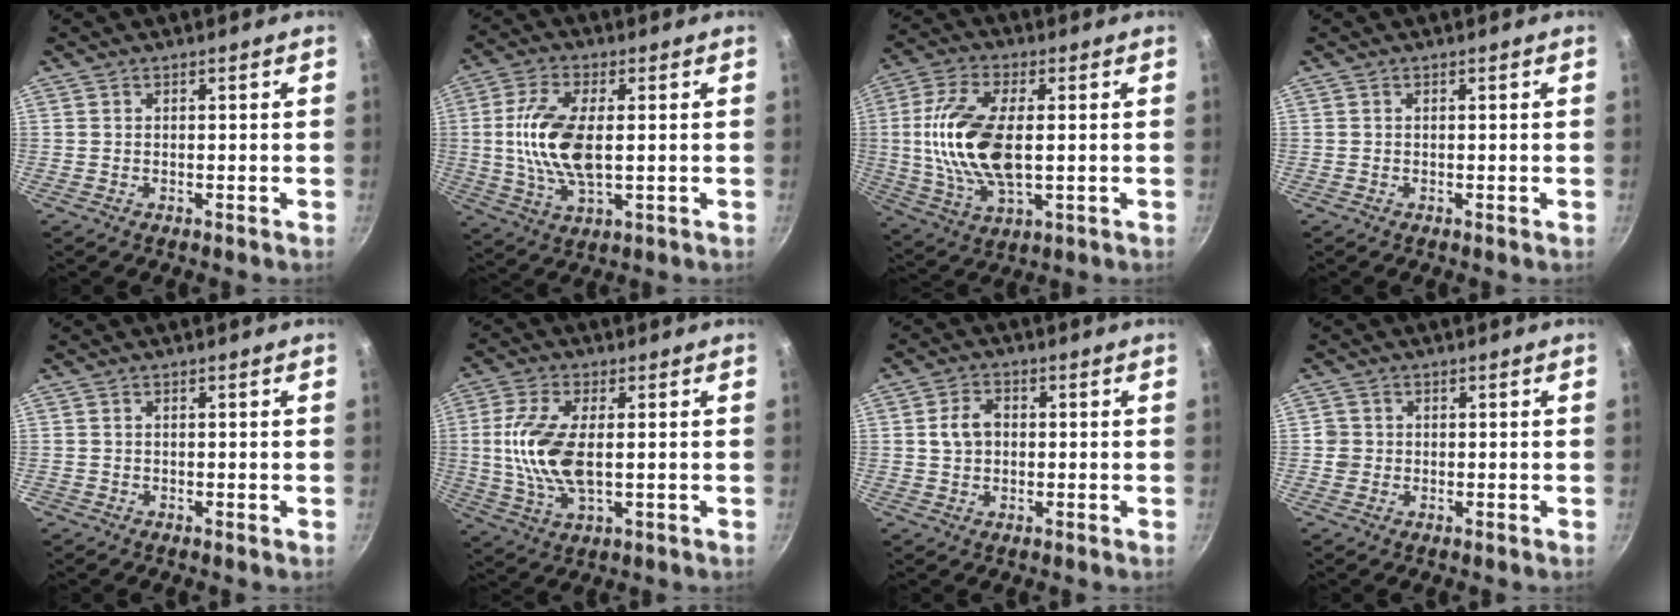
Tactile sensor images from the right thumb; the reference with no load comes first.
{"total": 13.0, "force": [0.5, 5.9, 11.5], "torque": [-0.240, -0.005, 0.011]}
{"total": 16.7, "force": [0.5, 7.9, 14.7], "torque": [-0.303, -0.005, 0.012]}
{"total": 0.0}
{"total": 0.5, "force": [-0.3, 0.4, 0.2], "torque": [0.001, 0.000, -0.006]}
{"total": 12.2, "force": [0.3, 5.6, 10.8], "torque": [-0.235, -0.006, 0.008]}
{"total": 4.9, "force": [0.3, 3.7, 3.2], "torque": [-0.055, 0.013, 0.004]}
{"total": 2.2, "force": [-0.1, 2.2, 0.3], "torque": [0.009, 0.007, -0.003]}